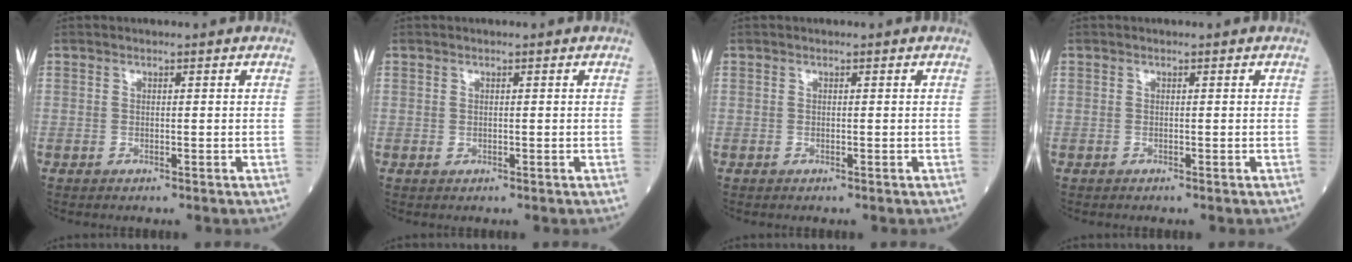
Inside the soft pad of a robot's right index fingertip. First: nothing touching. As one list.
[{"total": 0.0}, {"total": 0.0}, {"total": 0.0}]